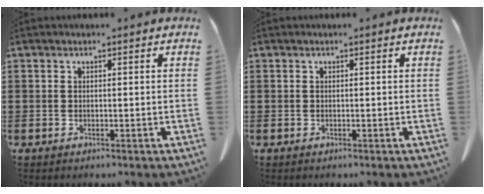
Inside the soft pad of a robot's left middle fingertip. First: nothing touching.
{"total": 0.0}